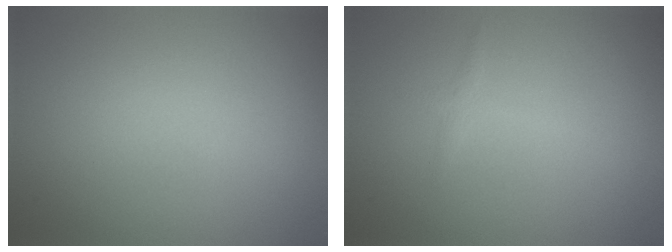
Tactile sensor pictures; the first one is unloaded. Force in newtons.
{"total": 1.0, "press": 1.0, "slide": 0.1}